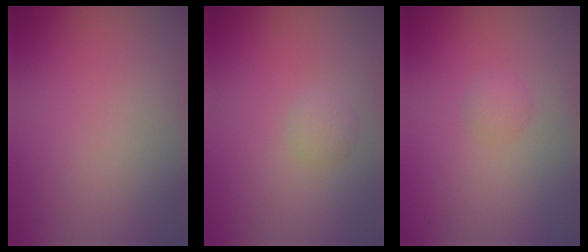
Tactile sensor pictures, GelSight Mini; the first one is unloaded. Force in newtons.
{"total": 1.1, "press": 1.1, "slide": 0.1}
{"total": 1.0, "press": 1.0, "slide": 0.1}